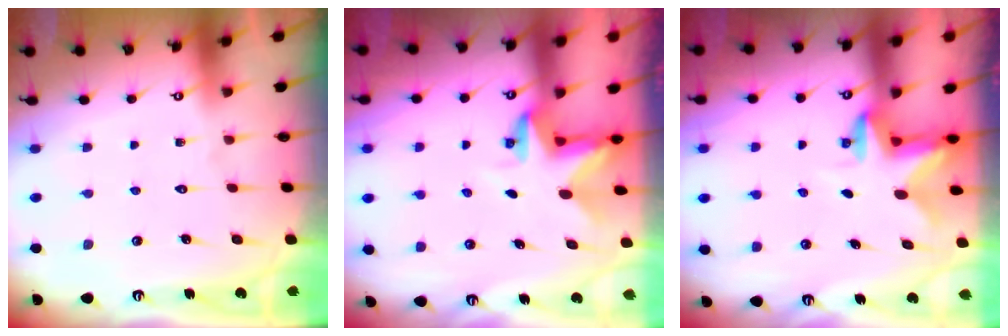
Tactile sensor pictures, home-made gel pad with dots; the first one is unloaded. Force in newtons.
{"total": 3.0, "press": 3.0, "slide": 0.2}
{"total": 2.7, "press": 2.6, "slide": 0.5}